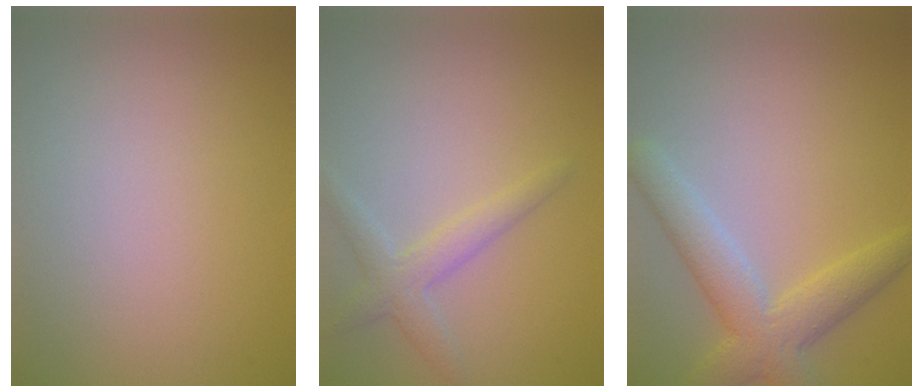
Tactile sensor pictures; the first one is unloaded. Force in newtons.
{"total": 2.4, "press": 2.4, "slide": 0.1}
{"total": 4.9, "press": 4.9, "slide": 0.3}